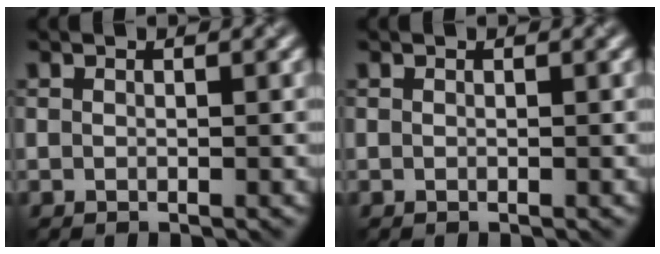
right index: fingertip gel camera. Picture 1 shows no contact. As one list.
[{"total": 0.0}]